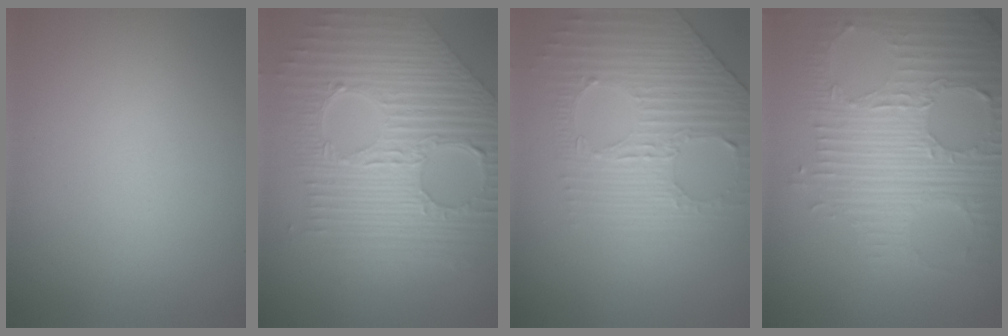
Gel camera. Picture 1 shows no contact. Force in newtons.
{"total": 10.3, "press": 7.1, "slide": 7.5}
{"total": 3.9, "press": 3.8, "slide": 0.8}
{"total": 8.1, "press": 5.8, "slide": 5.7}